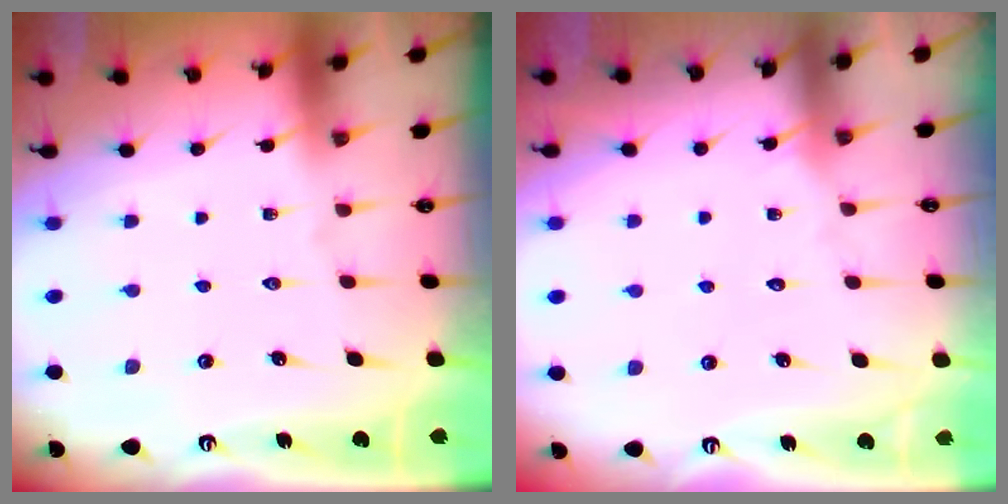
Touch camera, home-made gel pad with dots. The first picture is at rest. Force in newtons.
{"total": 3.0, "press": 3.0, "slide": 0.4}